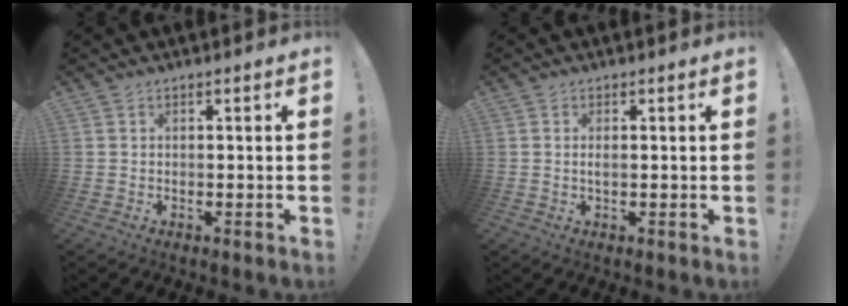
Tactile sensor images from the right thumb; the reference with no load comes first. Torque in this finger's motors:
{"motor_torque": [-0.32, -0.21, 0.04, 0.28, 0.00]}